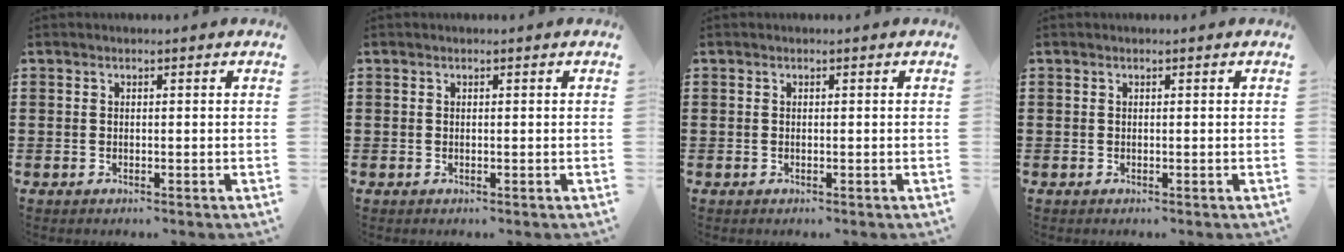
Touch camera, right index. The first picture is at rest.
{"total": 0.0}
{"total": 0.0}
{"total": 0.0}